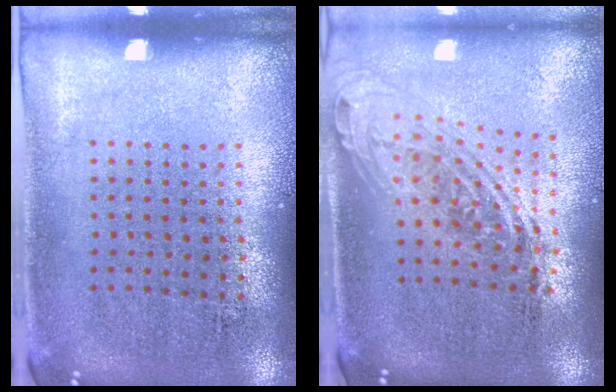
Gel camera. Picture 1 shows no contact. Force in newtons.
{"total": 2.1, "press": 1.6, "slide": 1.4}